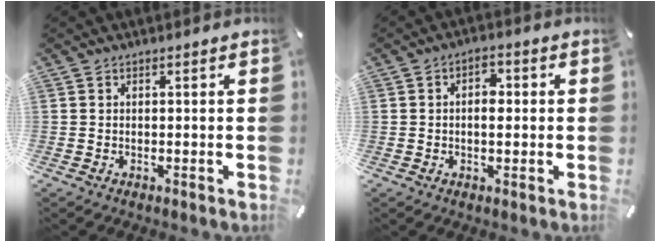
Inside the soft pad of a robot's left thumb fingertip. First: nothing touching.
{"total": 4.3, "force": [0.0, 2.7, 3.4], "torque": [-0.041, 0.002, -0.008]}